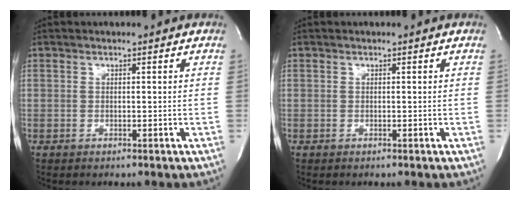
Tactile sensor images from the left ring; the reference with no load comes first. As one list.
[{"total": 0.0}]